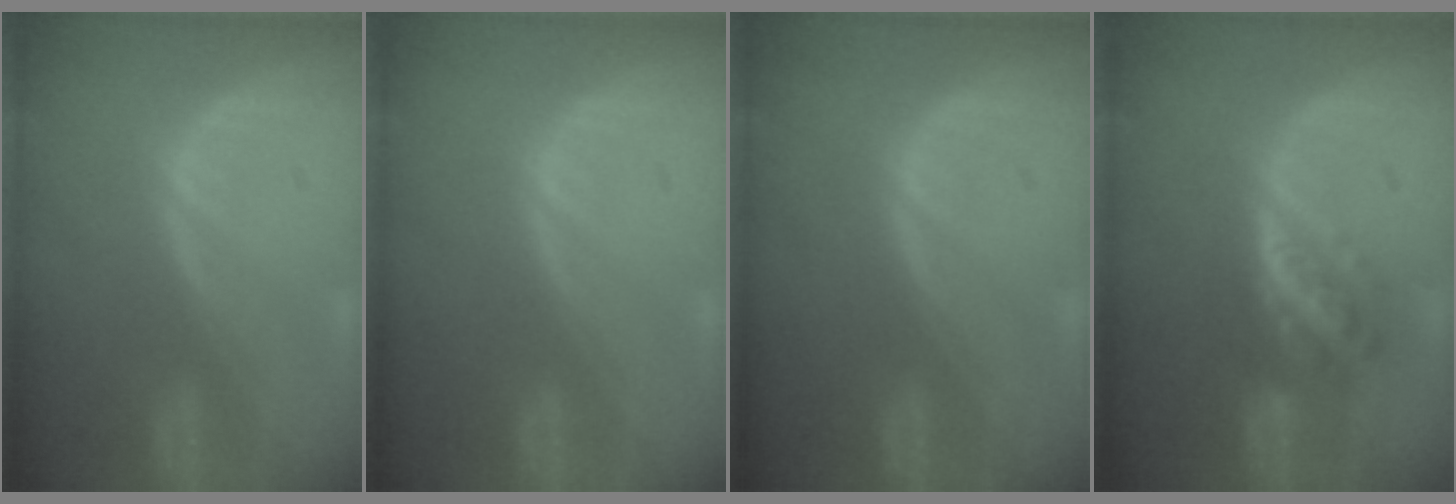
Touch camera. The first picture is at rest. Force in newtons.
{"total": 0.0}
{"total": 0.0}
{"total": 5.8, "press": 5.3, "slide": 2.4}